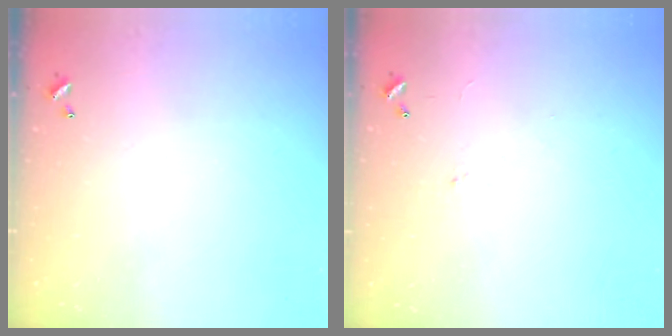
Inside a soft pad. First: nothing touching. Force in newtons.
{"total": 0.7, "press": 0.4, "slide": 0.6}